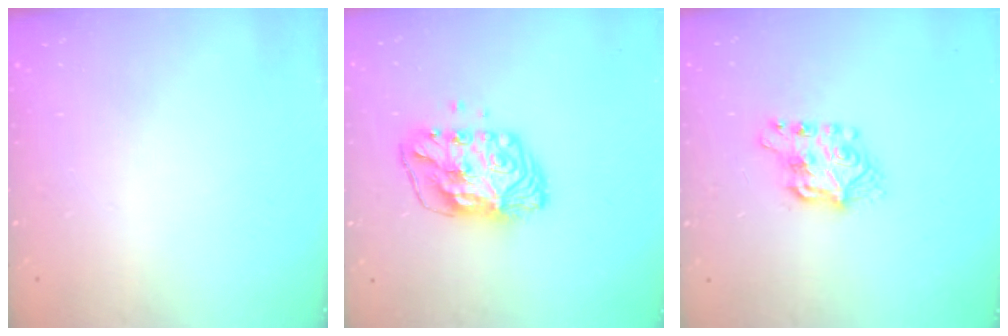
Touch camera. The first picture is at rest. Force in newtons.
{"total": 11.3, "press": 11.2, "slide": 1.6}
{"total": 7.7, "press": 7.6, "slide": 0.7}